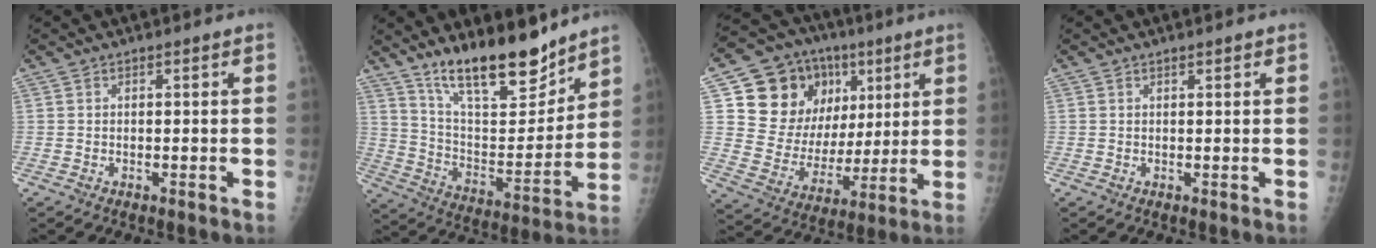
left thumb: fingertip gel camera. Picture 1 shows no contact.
{"total": 18.1, "force": [14.2, 5.4, 9.8], "torque": [-0.117, -0.097, 0.248]}
{"total": 20.1, "force": [7.6, 15.8, 9.8], "torque": [-0.103, 0.006, 0.146]}
{"total": 0.8, "force": [0.6, 0.2, 0.5], "torque": [-0.006, -0.001, 0.008]}